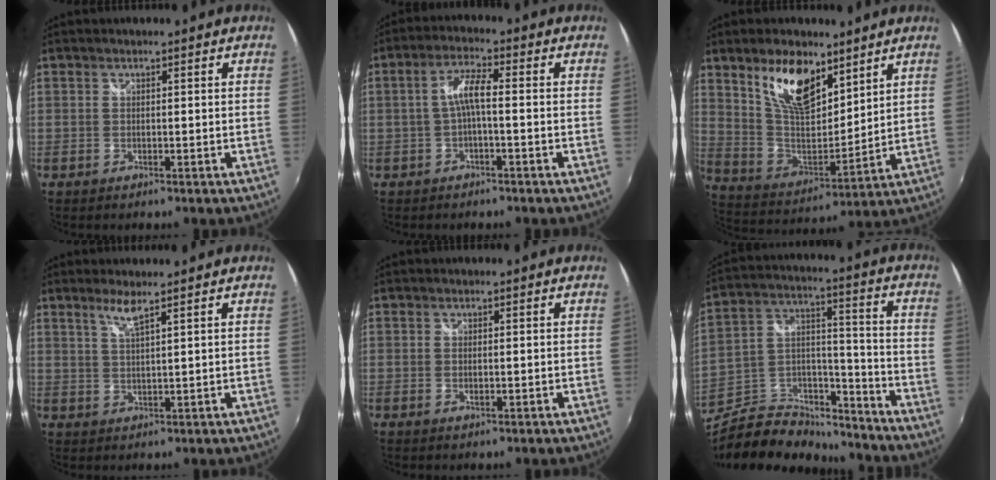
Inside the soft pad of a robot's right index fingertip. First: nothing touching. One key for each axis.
{"total": 4.5, "fx": -0.9, "fy": 0.6, "fz": 4.3, "tx": -0.090, "ty": 0.010, "tz": -0.018}
{"total": 15.0, "fx": 9.1, "fy": 6.9, "fz": 9.7, "tx": -0.177, "ty": -0.001, "tz": 0.176}
{"total": 3.2, "fx": 2.3, "fy": -0.1, "fz": 2.2, "tx": -0.048, "ty": -0.003, "tz": 0.045}
{"total": 1.2, "fx": 0.0, "fy": 0.5, "fz": 1.1, "tx": -0.022, "ty": -0.002, "tz": -0.002}
{"total": 20.1, "fx": -16.2, "fy": 8.6, "fz": 8.0, "tx": -0.165, "ty": 0.039, "tz": -0.257}